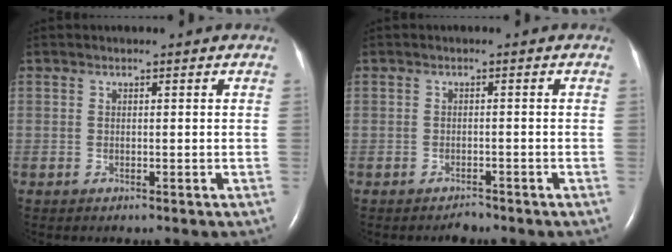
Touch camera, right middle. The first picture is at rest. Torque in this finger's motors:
{"motor_torque": [-0.45, 0.15, -0.07, -0.03]}